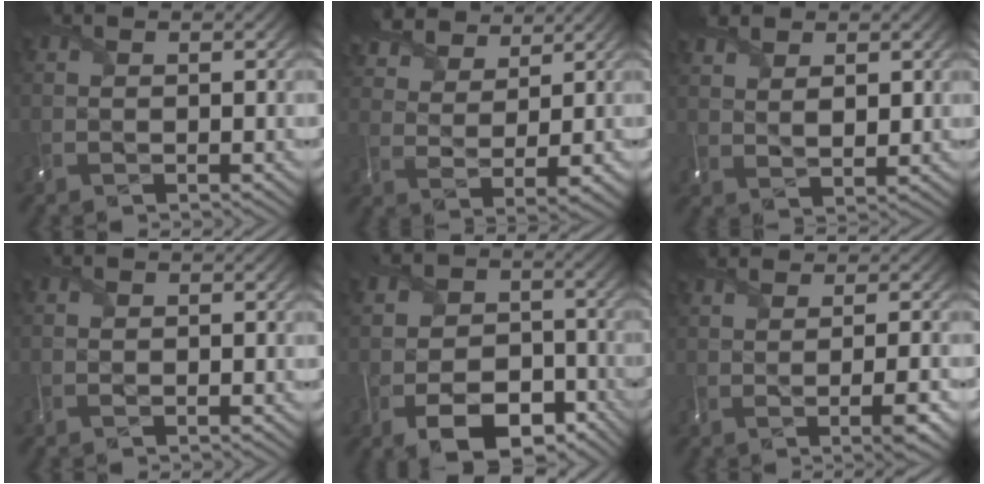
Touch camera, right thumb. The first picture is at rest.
{"total": 7.9, "force": [6.2, 2.8, 3.9], "torque": [-0.097, 0.019, 0.110]}
{"total": 4.1, "force": [2.7, 2.2, 2.2], "torque": [-0.050, 0.000, 0.050]}
{"total": 1.0, "force": [-0.9, 0.0, -0.4], "torque": [0.014, -0.003, -0.020]}
{"total": 10.2, "force": [-5.3, 6.8, 5.5], "torque": [-0.076, -0.022, -0.095]}
{"total": 4.3, "force": [0.8, 1.0, 4.1], "torque": [-0.037, 0.019, -0.008]}